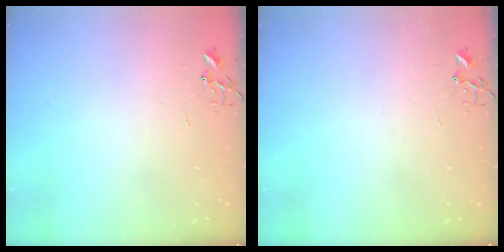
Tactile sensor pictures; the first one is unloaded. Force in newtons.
{"total": 0.0}